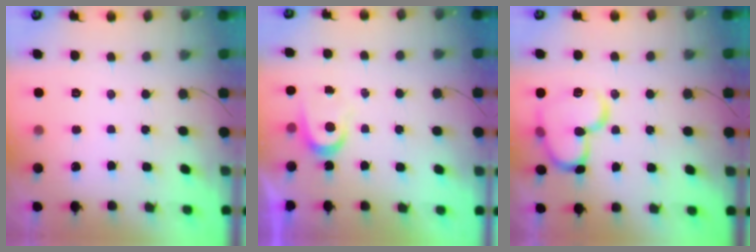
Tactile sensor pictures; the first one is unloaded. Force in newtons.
{"total": 4.0, "press": 4.0, "slide": 0.5}
{"total": 14.2, "press": 14.2, "slide": 0.7}